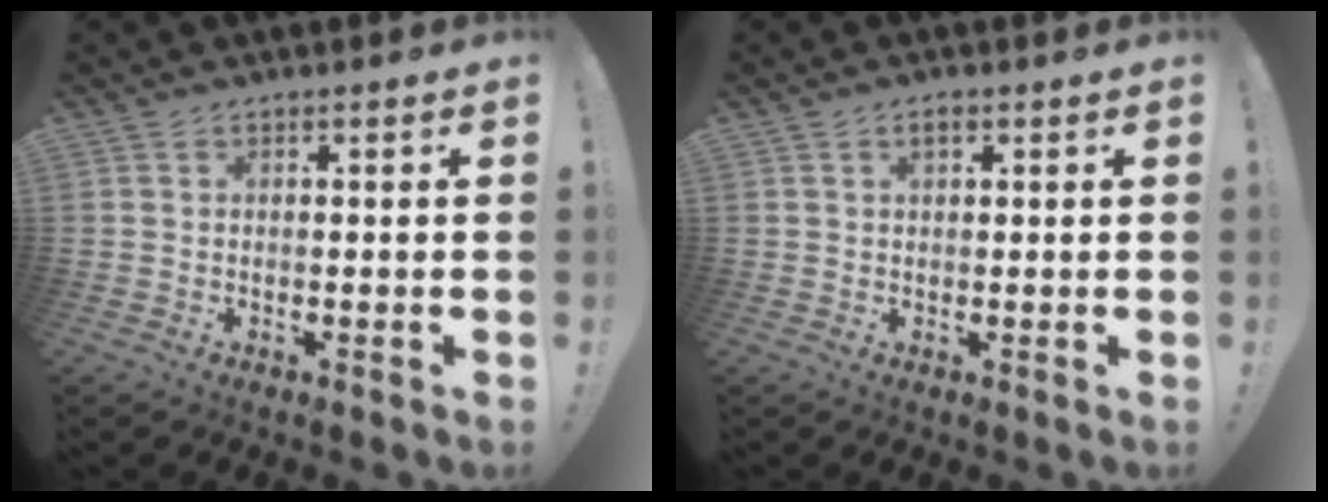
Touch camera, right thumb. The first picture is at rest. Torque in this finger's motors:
{"motor_torque": [0.19, 0.10, 0.25, 0.04, 0.09]}